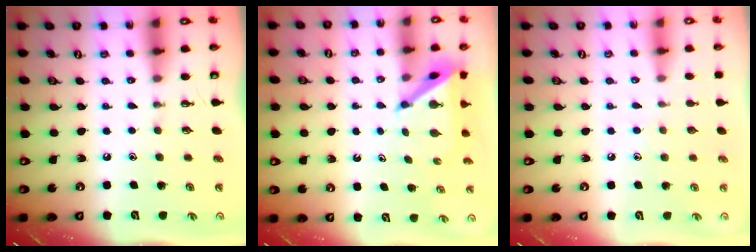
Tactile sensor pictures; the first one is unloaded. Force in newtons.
{"total": 5.1, "press": 5.0, "slide": 0.4}
{"total": 5.7, "press": 5.7, "slide": 0.8}